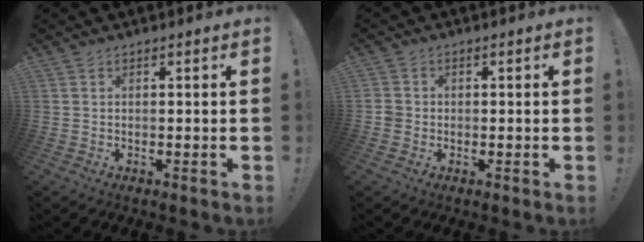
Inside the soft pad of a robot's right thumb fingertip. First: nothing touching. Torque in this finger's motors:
{"motor_torque": [-0.27, 0.32, 0.44, -0.55, 0.05]}